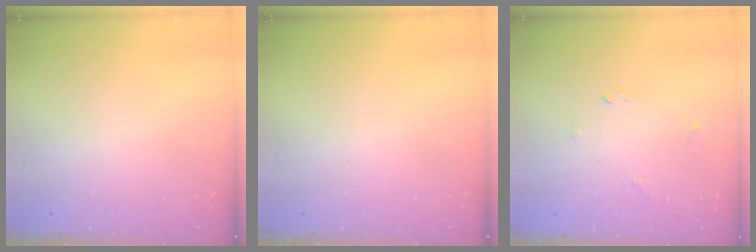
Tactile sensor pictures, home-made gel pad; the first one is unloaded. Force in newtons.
{"total": 0.0}
{"total": 1.6, "press": 1.5, "slide": 0.5}